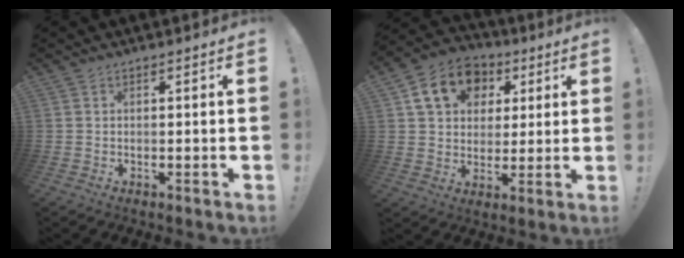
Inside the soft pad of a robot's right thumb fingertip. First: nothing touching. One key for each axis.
{"total": 14.9, "fx": 5.8, "fy": 11.6, "fz": 7.3, "tx": -0.106, "ty": -0.011, "tz": 0.113}